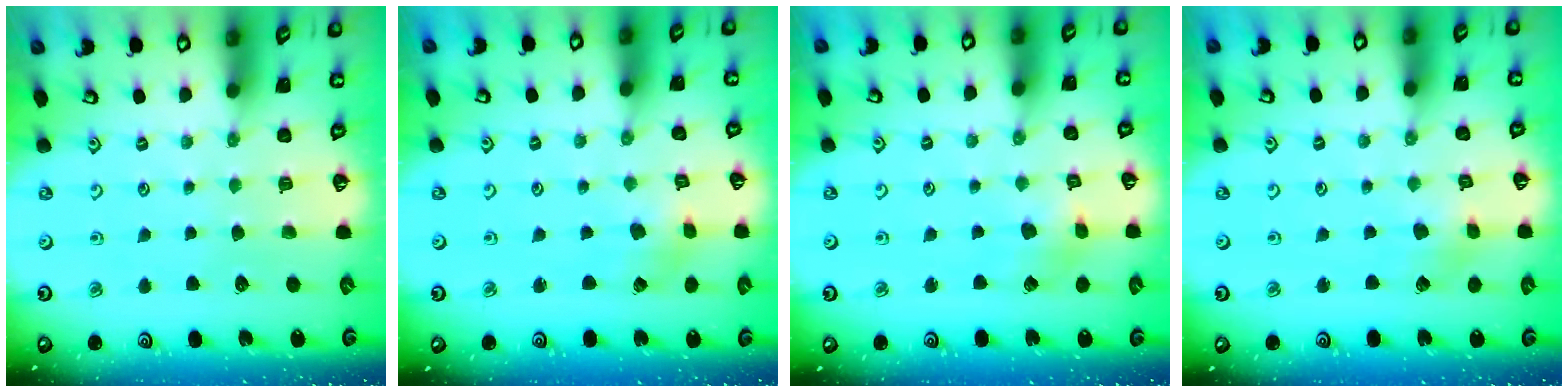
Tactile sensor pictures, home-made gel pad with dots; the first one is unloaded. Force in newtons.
{"total": 2.7, "press": 2.6, "slide": 0.3}
{"total": 4.4, "press": 4.4, "slide": 0.6}
{"total": 3.0, "press": 3.0, "slide": 0.4}